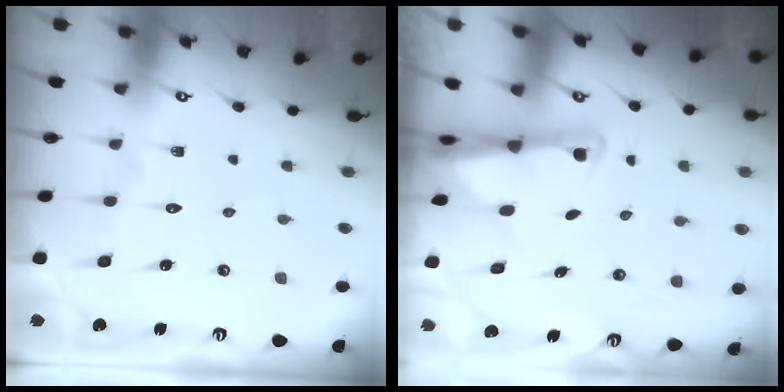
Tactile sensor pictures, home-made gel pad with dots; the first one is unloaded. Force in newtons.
{"total": 2.6, "press": 2.6, "slide": 0.5}